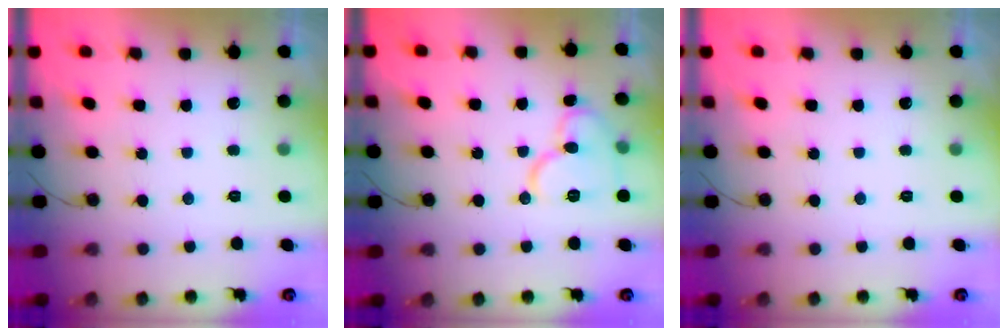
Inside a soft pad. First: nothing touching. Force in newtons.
{"total": 10.9, "press": 10.9, "slide": 0.3}
{"total": 0.0}